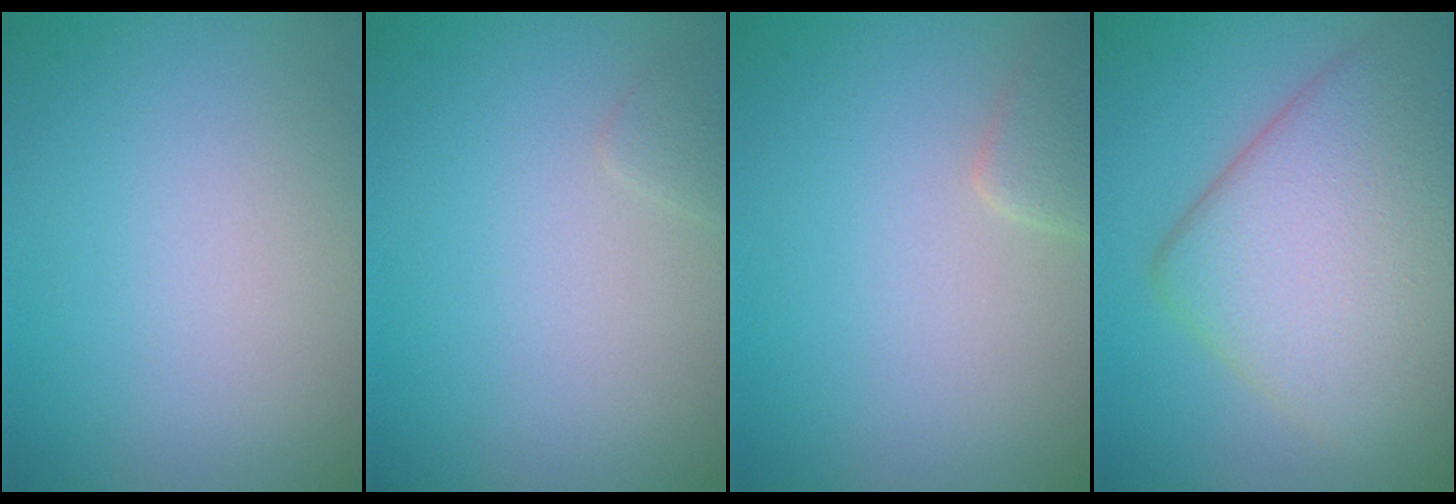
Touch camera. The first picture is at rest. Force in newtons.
{"total": 0.8, "press": 0.8, "slide": 0.0}
{"total": 1.8, "press": 1.8, "slide": 0.1}
{"total": 10.0, "press": 10.0, "slide": 0.4}